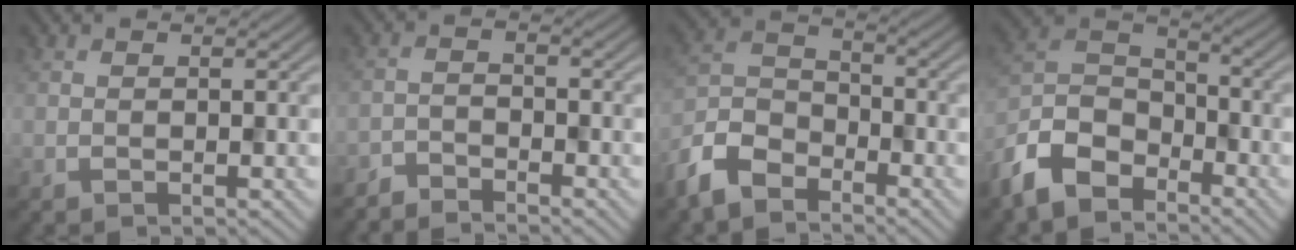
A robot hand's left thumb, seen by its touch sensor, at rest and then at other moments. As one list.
[{"total": 3.0, "force": [-2.9, 0.4, 0.5], "torque": [-0.010, -0.003, -0.066]}, {"total": 7.7, "force": [-5.8, 3.7, 3.5], "torque": [-0.086, -0.006, -0.140]}, {"total": 9.6, "force": [-7.0, 4.8, 4.6], "torque": [-0.110, -0.004, -0.165]}]